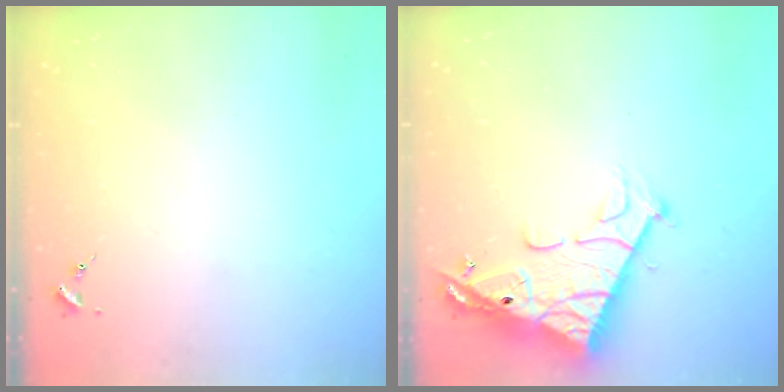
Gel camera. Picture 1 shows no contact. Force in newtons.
{"total": 15.6, "press": 15.5, "slide": 1.5}